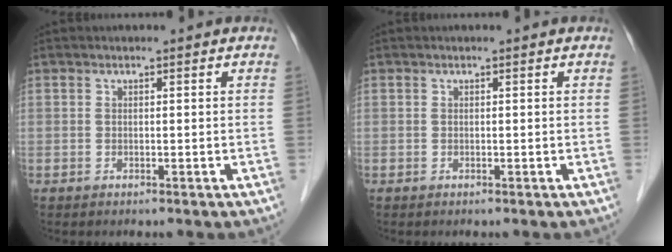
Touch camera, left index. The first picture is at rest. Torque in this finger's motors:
{"motor_torque": [0.00, 0.00, -0.01, 0.00]}